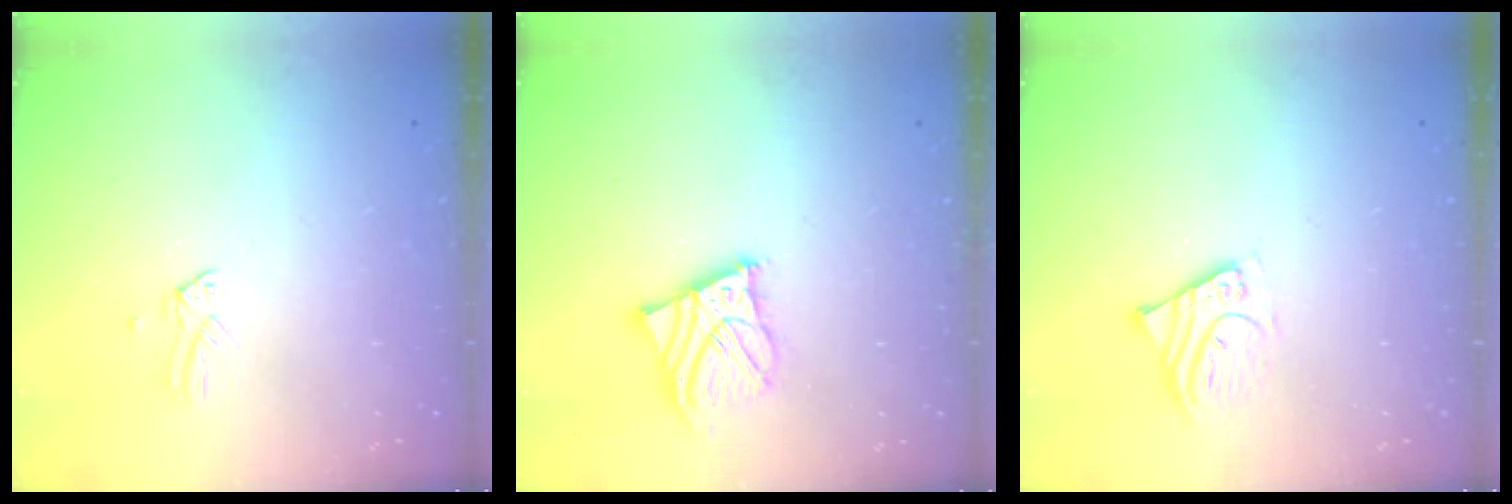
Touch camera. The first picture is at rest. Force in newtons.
{"total": 9.3, "press": 9.2, "slide": 1.1}
{"total": 4.0, "press": 3.9, "slide": 0.4}